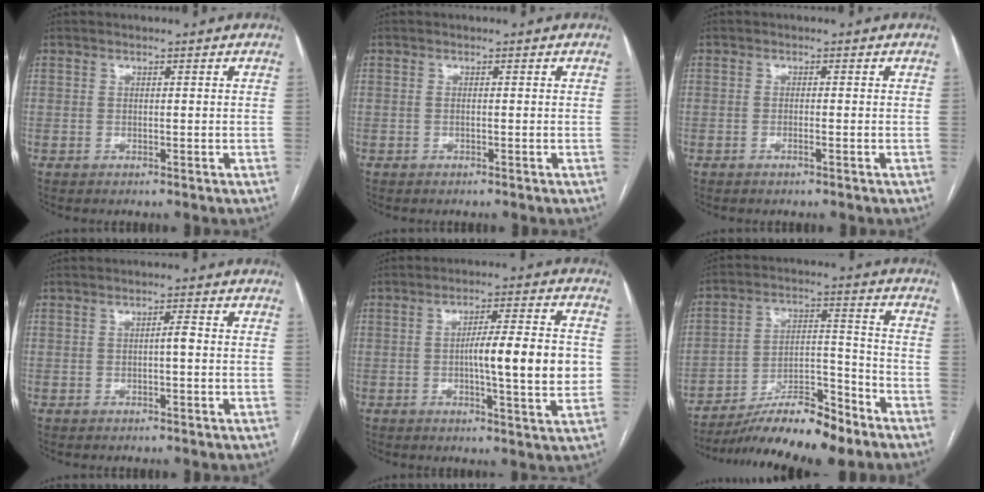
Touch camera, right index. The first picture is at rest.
{"total": 0.0}
{"total": 0.9, "force": [-0.5, 0.0, 0.7], "torque": [-0.017, 0.000, -0.007]}
{"total": 1.6, "force": [-0.2, 0.2, 1.6], "torque": [-0.025, 0.004, -0.004]}
{"total": 11.1, "force": [-0.7, 0.9, 11.1], "torque": [-0.170, 0.006, -0.014]}
{"total": 13.9, "force": [-11.4, 2.1, 7.7], "torque": [-0.120, 0.014, -0.192]}